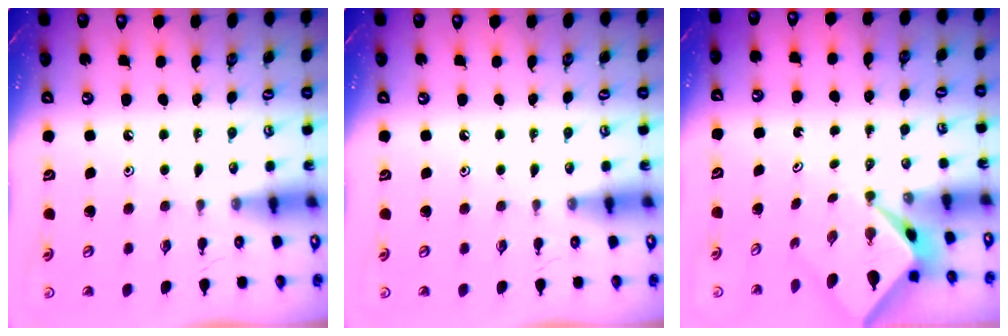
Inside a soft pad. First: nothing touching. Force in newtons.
{"total": 0.0}
{"total": 2.4, "press": 2.4, "slide": 0.2}